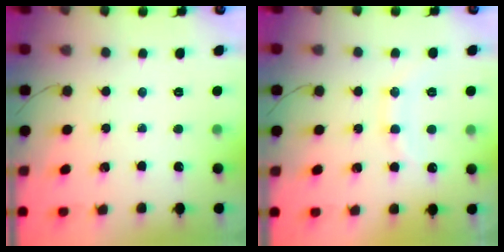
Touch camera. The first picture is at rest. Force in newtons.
{"total": 10.2, "press": 10.2, "slide": 0.9}